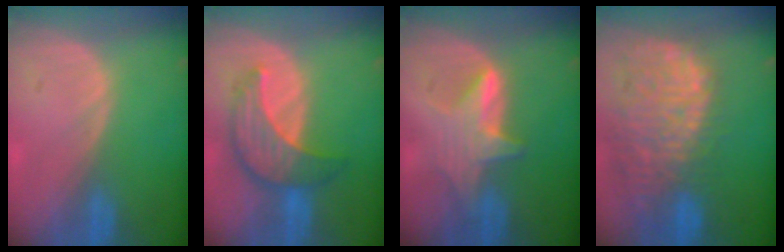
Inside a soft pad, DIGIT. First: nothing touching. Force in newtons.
{"total": 7.8, "press": 7.5, "slide": 2.3}
{"total": 5.8, "press": 5.8, "slide": 0.9}
{"total": 14.4, "press": 11.9, "slide": 8.2}